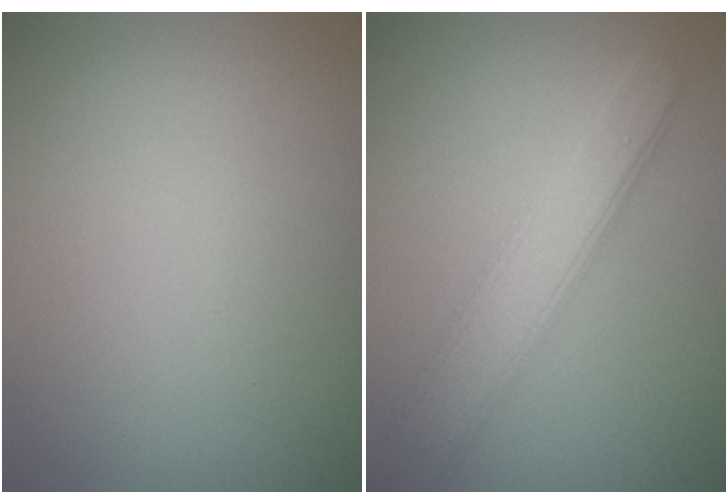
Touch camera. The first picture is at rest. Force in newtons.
{"total": 5.0, "press": 5.0, "slide": 0.2}